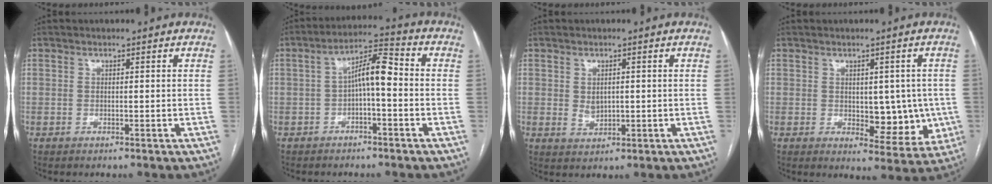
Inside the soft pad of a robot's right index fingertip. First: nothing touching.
{"total": 6.7, "force": [-0.6, 1.7, 6.5], "torque": [-0.114, 0.031, -0.013]}
{"total": 2.6, "force": [0.3, 1.9, 1.8], "torque": [-0.033, -0.003, 0.014]}
{"total": 8.0, "force": [-0.2, 4.5, 6.6], "torque": [-0.062, 0.003, 0.009]}